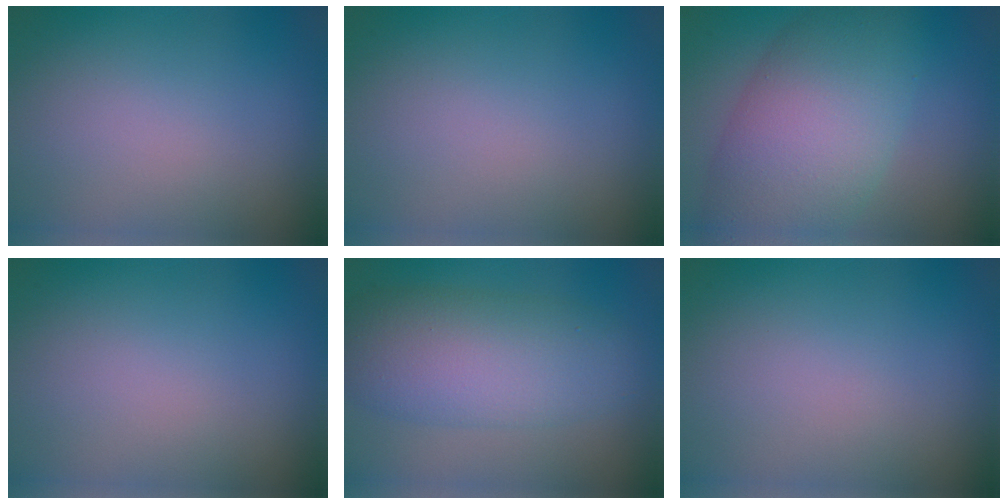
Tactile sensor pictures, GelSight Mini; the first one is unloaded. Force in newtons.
{"total": 0.0}
{"total": 10.2, "press": 10.2, "slide": 0.1}
{"total": 0.0}
{"total": 7.9, "press": 7.9, "slide": 0.1}
{"total": 0.0}